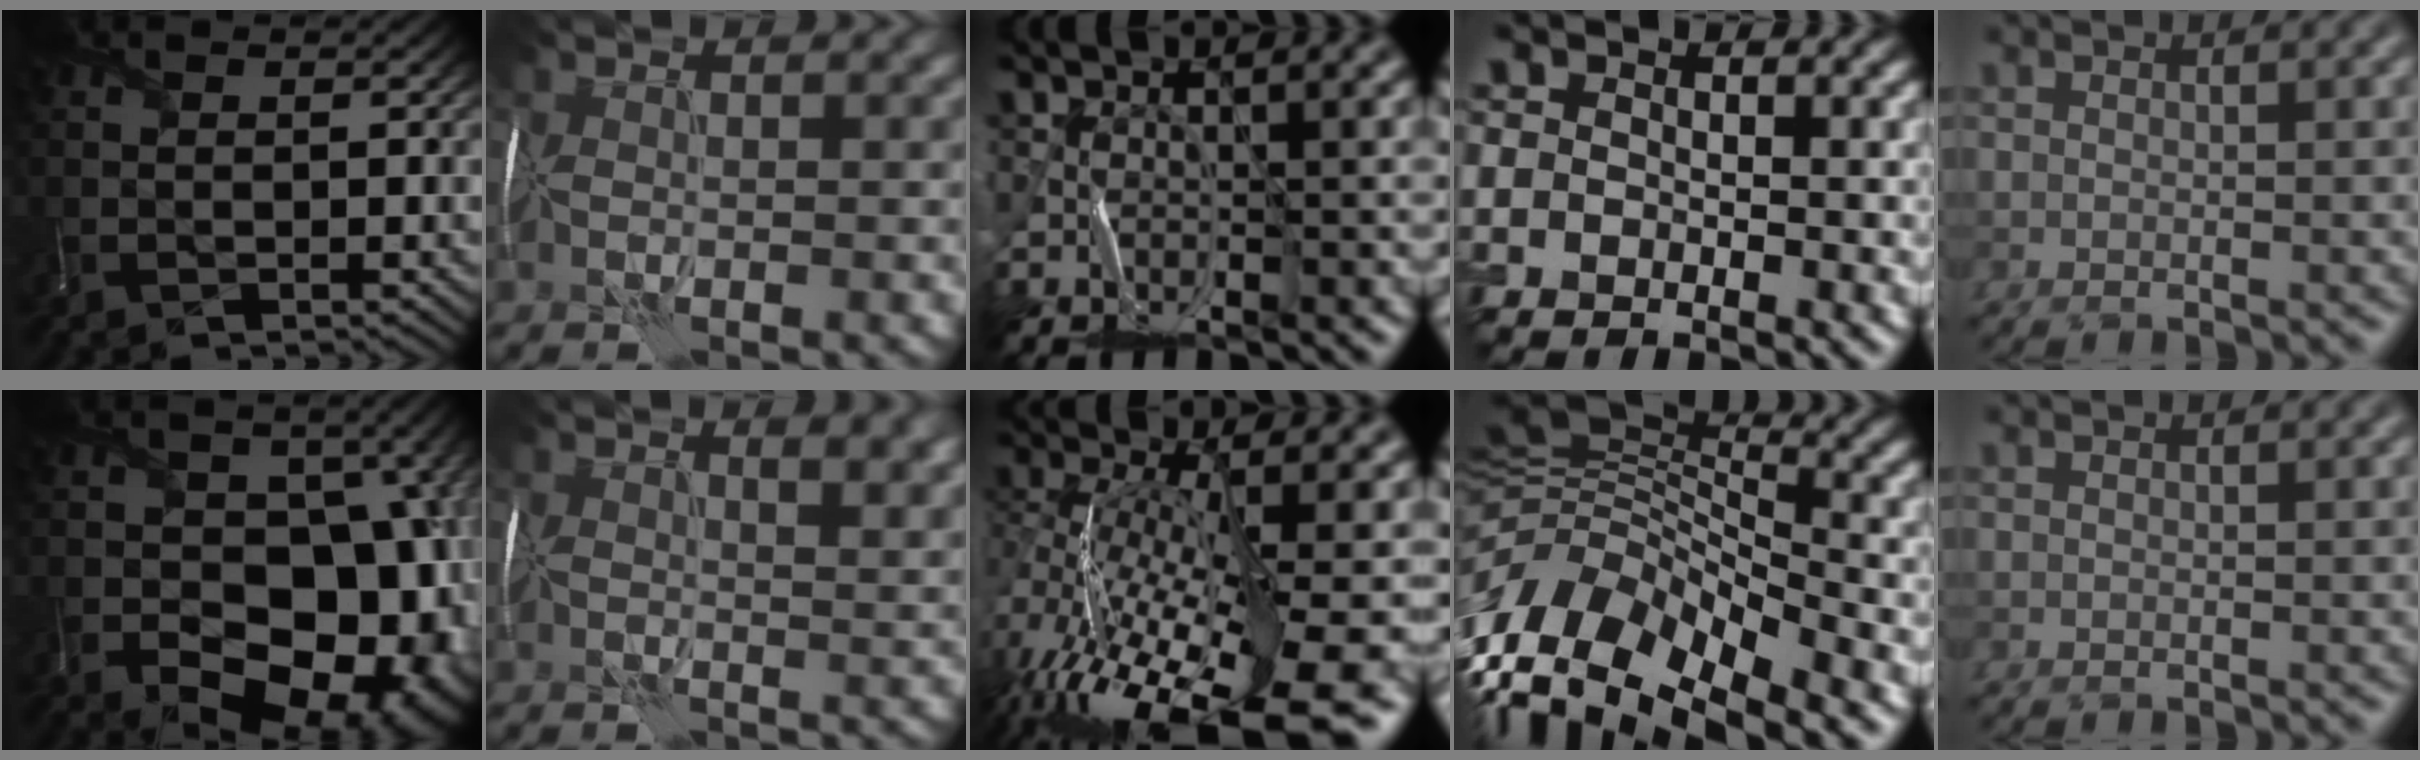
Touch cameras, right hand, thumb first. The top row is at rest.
{"thumb": {"total": 19.7, "force": [-4.8, 13.9, 13.1], "torque": [-0.148, -0.023, -0.065]}, "index": {"total": 5.6, "force": [2.9, 2.4, 4.2], "torque": [-0.029, 0.015, 0.032]}, "middle": {"total": 15.2, "force": [-7.2, 5.8, 12.0], "torque": [-0.247, -0.017, -0.104]}, "ring": {"total": 11.8, "force": [-6.9, 5.7, 7.7], "torque": [-0.168, 0.006, -0.120]}}